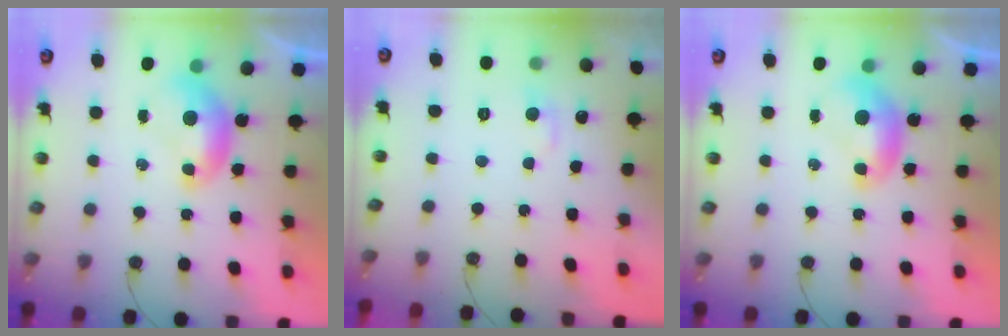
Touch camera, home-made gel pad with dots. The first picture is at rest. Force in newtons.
{"total": 1.1, "press": 0.8, "slide": 0.8}
{"total": 0.0}